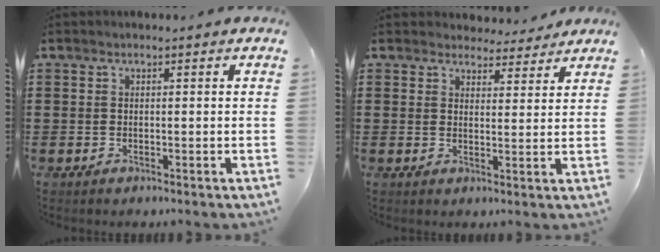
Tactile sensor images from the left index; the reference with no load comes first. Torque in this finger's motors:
{"motor_torque": [-0.01, -0.01, 0.00, -0.02]}